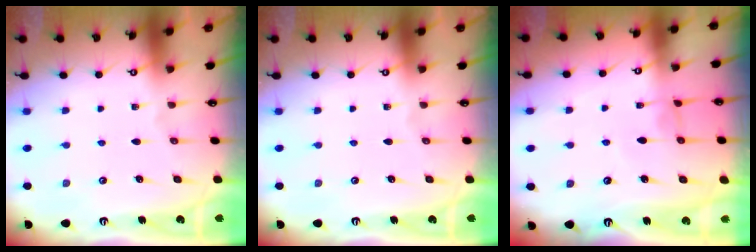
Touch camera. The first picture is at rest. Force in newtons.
{"total": 0.0}
{"total": 0.8, "press": 0.7, "slide": 0.5}